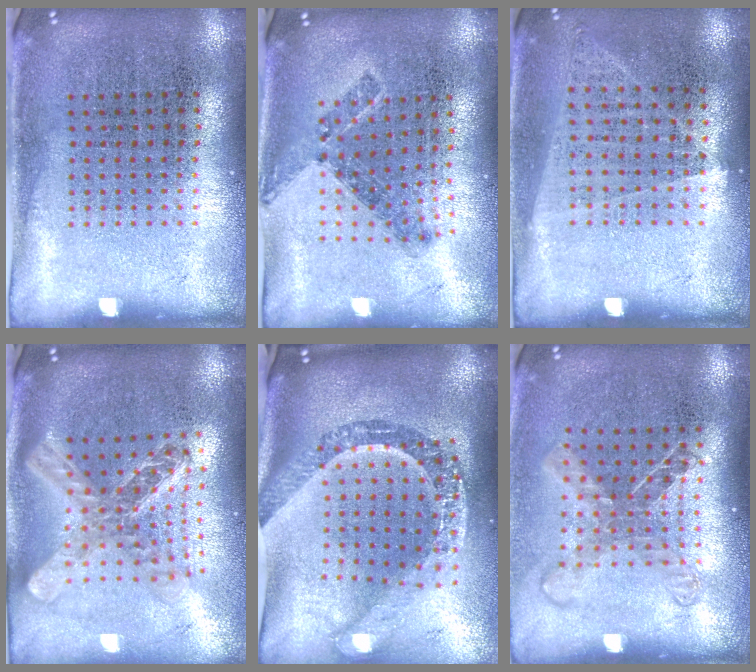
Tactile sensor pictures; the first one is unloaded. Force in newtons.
{"total": 0.8, "press": 0.7, "slide": 0.4}
{"total": 1.0, "press": 0.9, "slide": 0.5}
{"total": 2.4, "press": 1.9, "slide": 1.4}
{"total": 3.3, "press": 2.4, "slide": 2.3}
{"total": 1.7, "press": 1.3, "slide": 1.0}